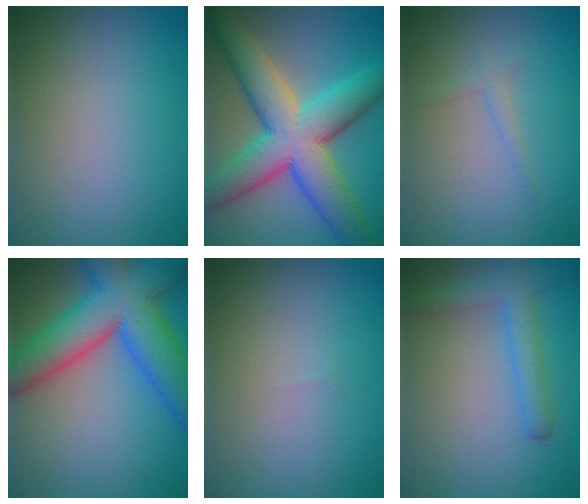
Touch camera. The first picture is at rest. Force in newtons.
{"total": 12.1, "press": 12.1, "slide": 0.7}
{"total": 1.0, "press": 1.0, "slide": 0.1}
{"total": 12.3, "press": 12.3, "slide": 0.4}
{"total": 0.0}
{"total": 3.0, "press": 3.0, "slide": 0.2}